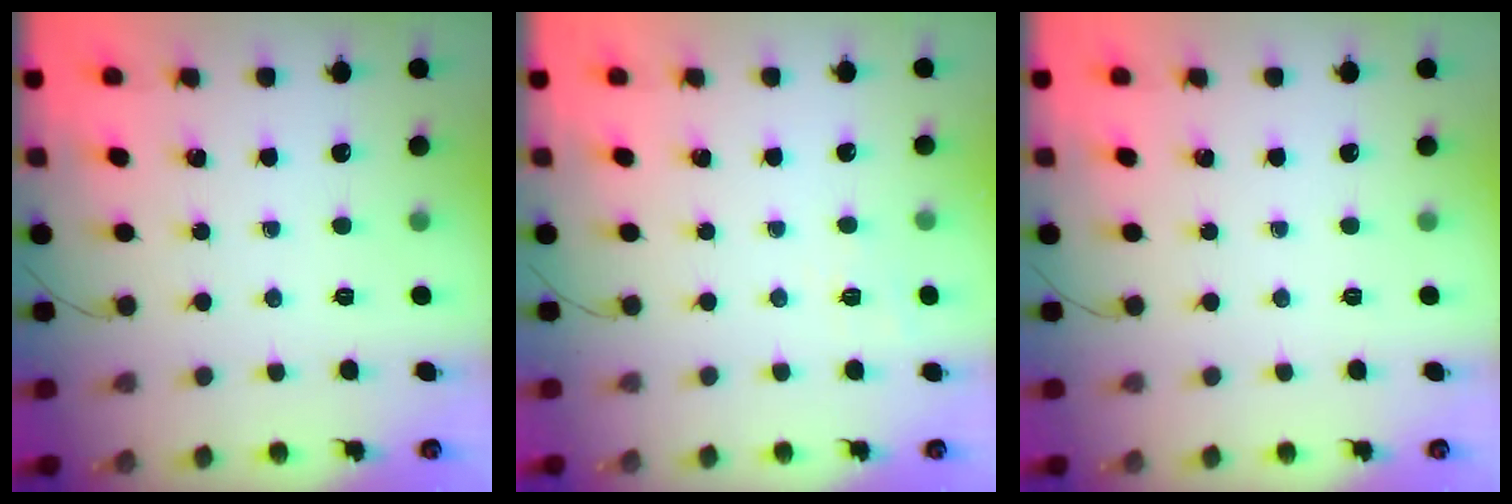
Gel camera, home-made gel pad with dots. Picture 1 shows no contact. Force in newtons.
{"total": 3.8, "press": 3.2, "slide": 2.0}
{"total": 0.0}